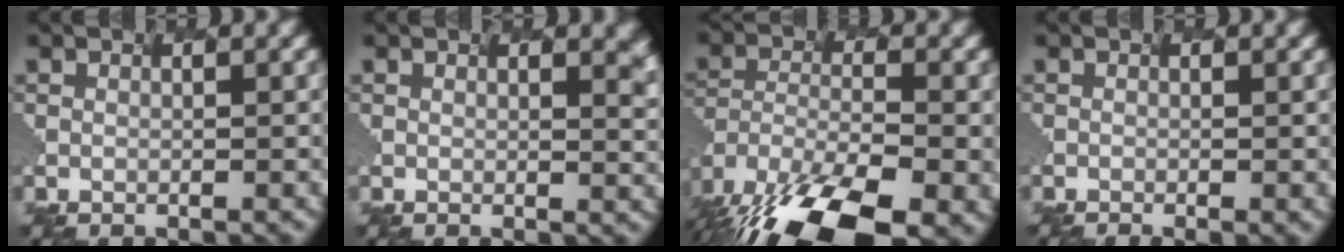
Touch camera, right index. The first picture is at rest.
{"total": 1.7, "force": [1.1, 0.6, 1.2], "torque": [-0.005, -0.001, 0.019]}
{"total": 14.6, "force": [-9.5, 6.3, 9.1], "torque": [-0.209, -0.034, -0.138]}
{"total": 2.5, "force": [-0.8, 1.1, 2.1], "torque": [-0.001, 0.002, -0.004]}